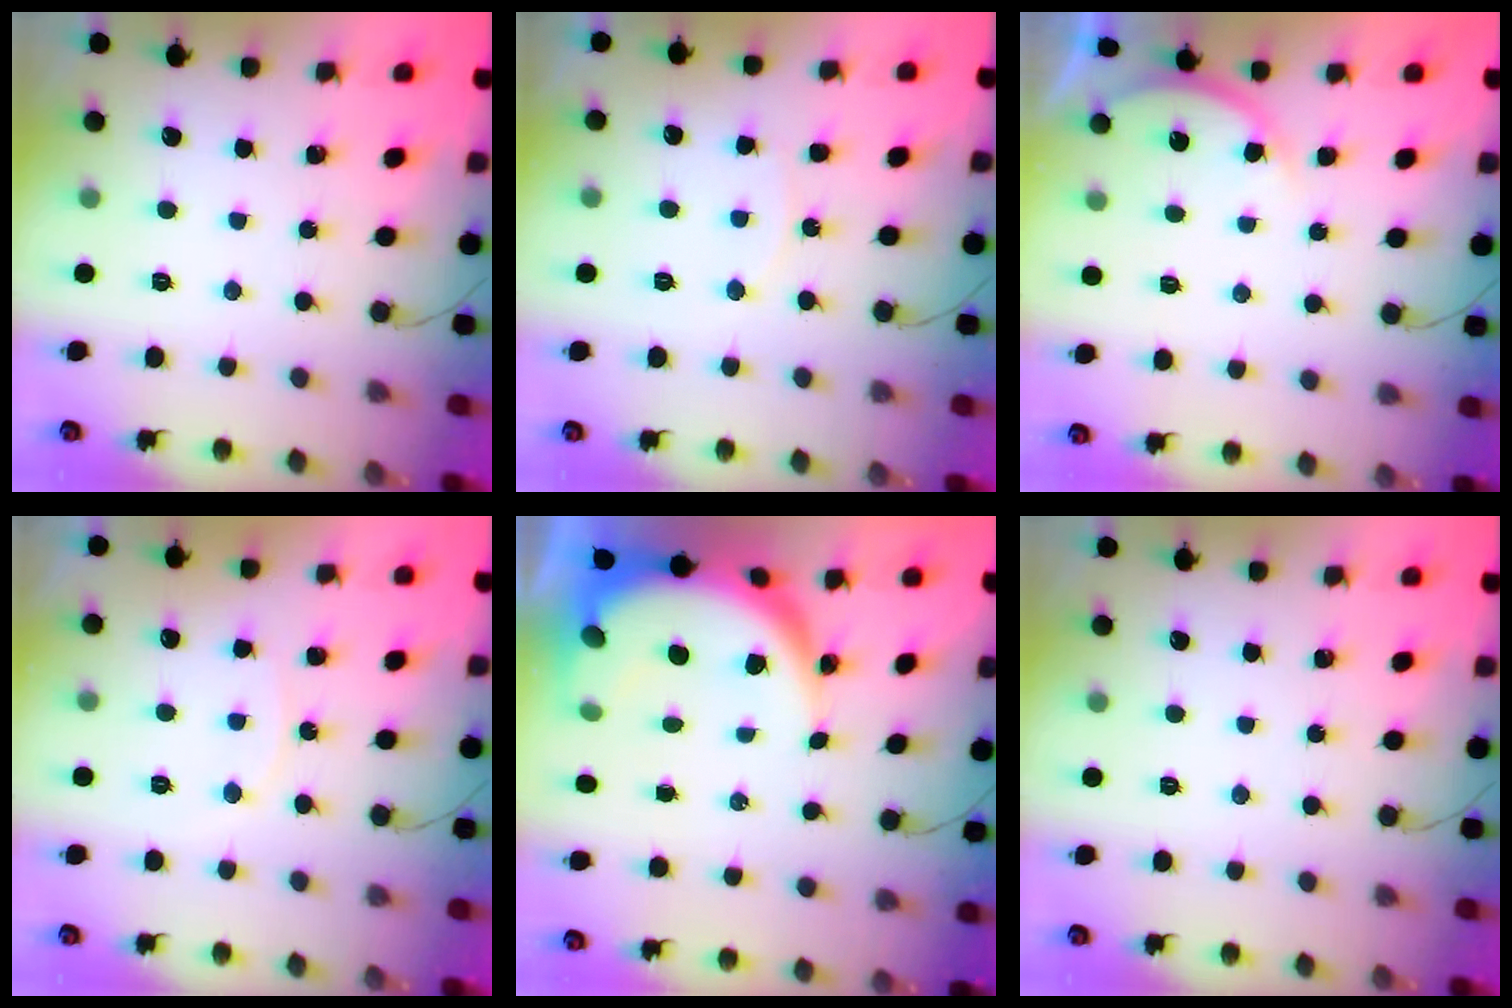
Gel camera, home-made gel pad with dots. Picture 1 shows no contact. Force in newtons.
{"total": 6.3, "press": 6.3, "slide": 0.2}
{"total": 3.8, "press": 3.8, "slide": 0.6}
{"total": 6.6, "press": 6.6, "slide": 0.3}
{"total": 11.1, "press": 11.0, "slide": 1.1}
{"total": 0.0}